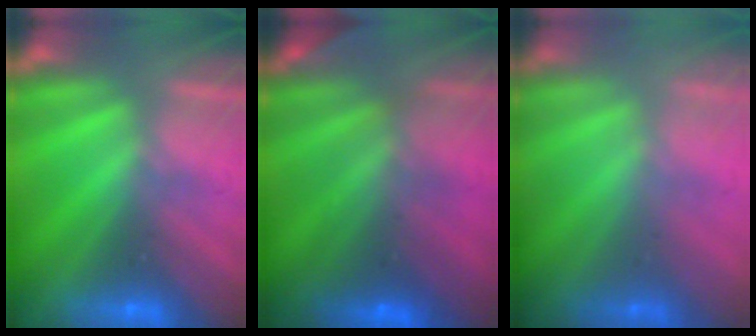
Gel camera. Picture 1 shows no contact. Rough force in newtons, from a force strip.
{"total": 7.6}
{"total": 2.3}